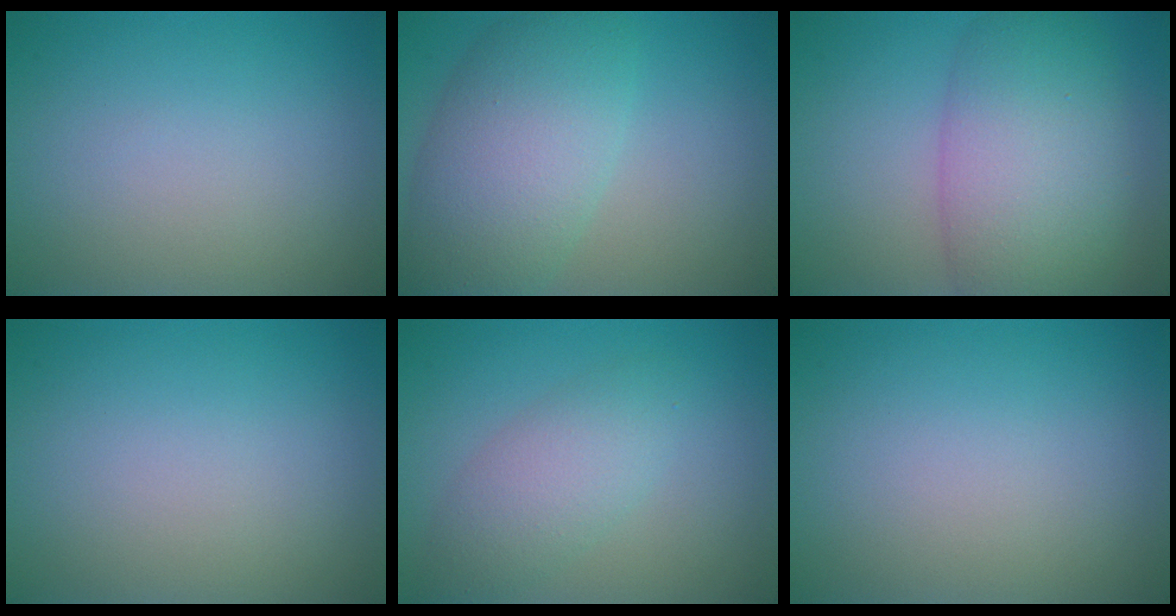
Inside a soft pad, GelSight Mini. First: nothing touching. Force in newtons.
{"total": 7.8, "press": 7.8, "slide": 0.1}
{"total": 8.6, "press": 8.6, "slide": 0.3}
{"total": 0.0}
{"total": 3.5, "press": 3.5, "slide": 0.1}
{"total": 0.0}